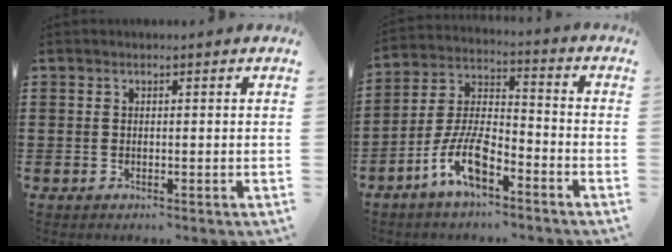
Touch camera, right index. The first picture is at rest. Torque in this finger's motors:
{"motor_torque": [1.11, 1.03, 0.29, 0.21]}